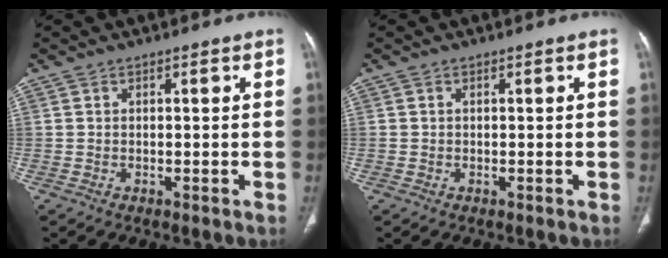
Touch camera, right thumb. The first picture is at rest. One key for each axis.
{"total": 0.0}